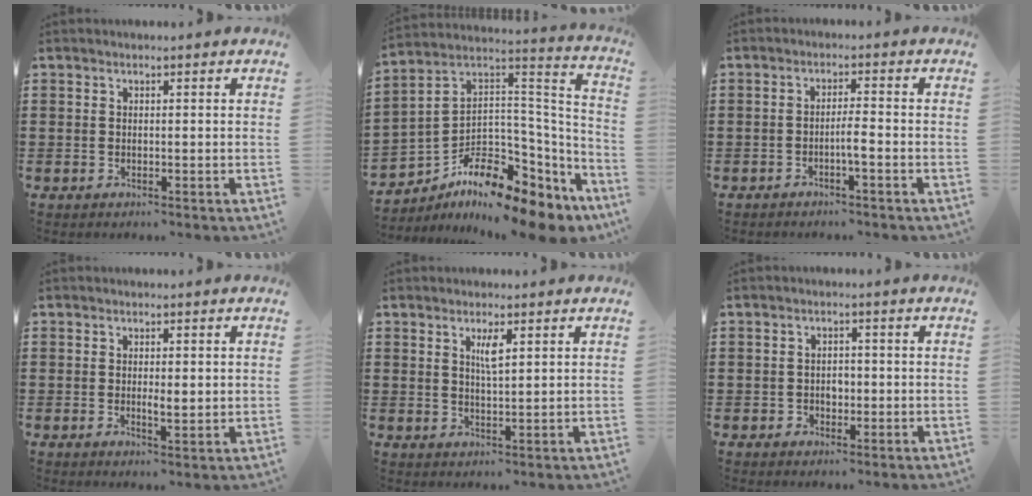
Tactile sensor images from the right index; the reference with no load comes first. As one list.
[{"total": 10.7, "force": [-6.9, 5.1, 6.4], "torque": [-0.126, 0.003, -0.120]}, {"total": 2.8, "force": [-1.4, 0.0, 2.4], "torque": [-0.043, -0.001, -0.025]}, {"total": 2.1, "force": [0.0, 0.7, 2.0], "torque": [-0.038, 0.000, 0.000]}, {"total": 2.7, "force": [1.2, 0.6, 2.4], "torque": [-0.041, 0.000, 0.017]}, {"total": 1.9, "force": [-0.4, 1.6, 0.9], "torque": [-0.021, 0.006, -0.012]}]